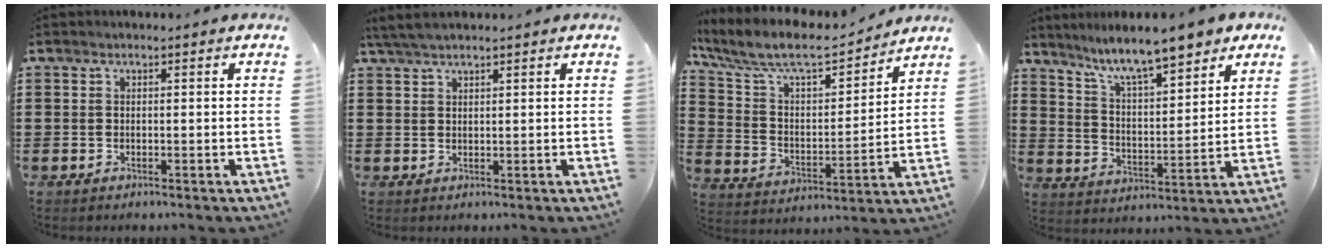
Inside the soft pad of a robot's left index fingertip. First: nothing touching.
{"total": 2.6, "force": [2.1, 0.5, 1.5], "torque": [-0.033, 0.005, 0.041]}
{"total": 8.9, "force": [7.7, 2.0, 3.9], "torque": [-0.111, -0.049, 0.129]}
{"total": 8.6, "force": [7.3, 0.9, 4.5], "torque": [-0.107, -0.038, 0.120]}